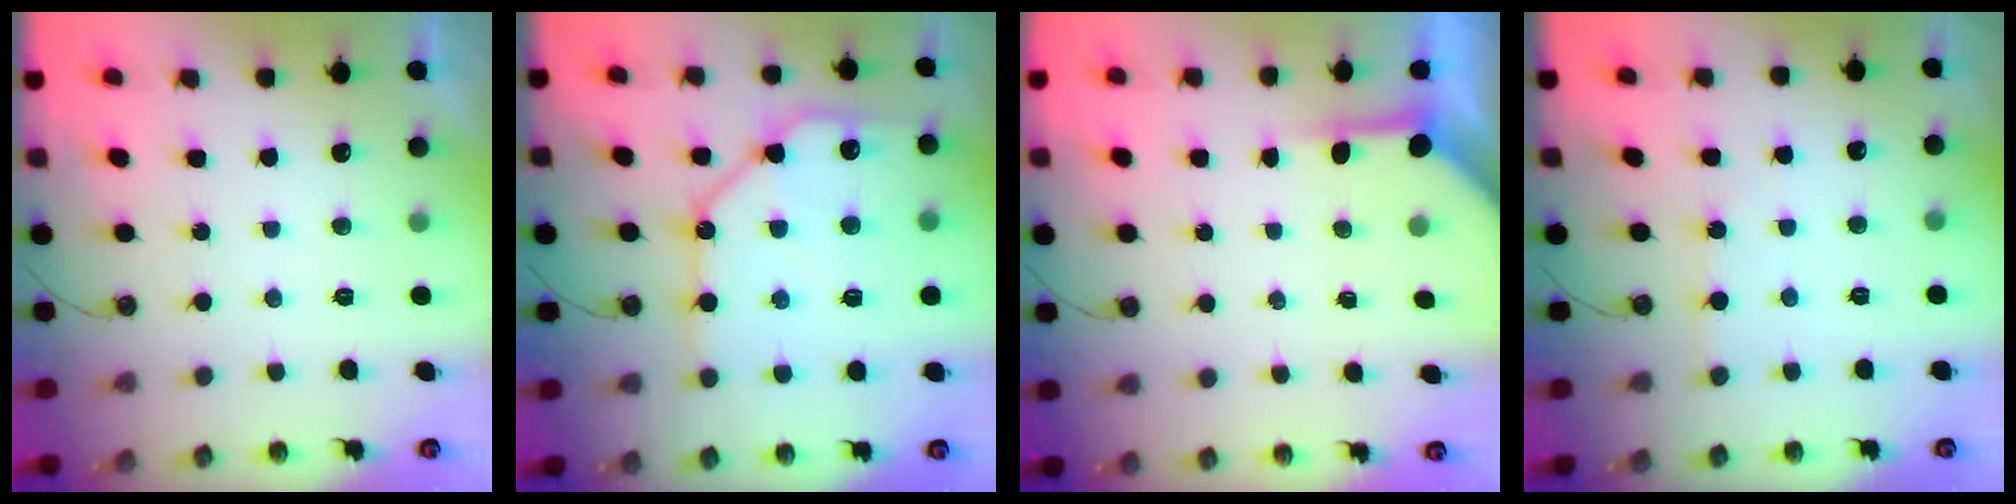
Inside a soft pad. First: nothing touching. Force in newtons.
{"total": 15.5, "press": 15.4, "slide": 1.9}
{"total": 3.9, "press": 3.9, "slide": 0.4}
{"total": 2.3, "press": 2.3, "slide": 0.3}